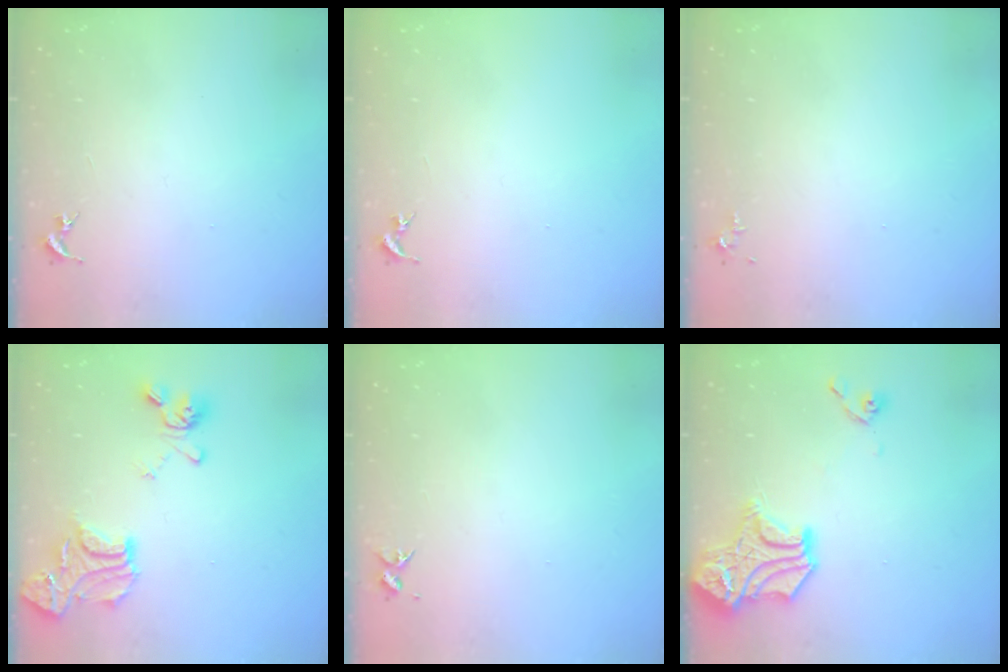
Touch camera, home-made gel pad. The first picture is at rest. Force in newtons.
{"total": 0.0}
{"total": 3.5, "press": 3.4, "slide": 0.5}
{"total": 17.7, "press": 17.7, "slide": 1.6}
{"total": 3.3, "press": 3.3, "slide": 0.4}
{"total": 17.1, "press": 17.0, "slide": 1.5}